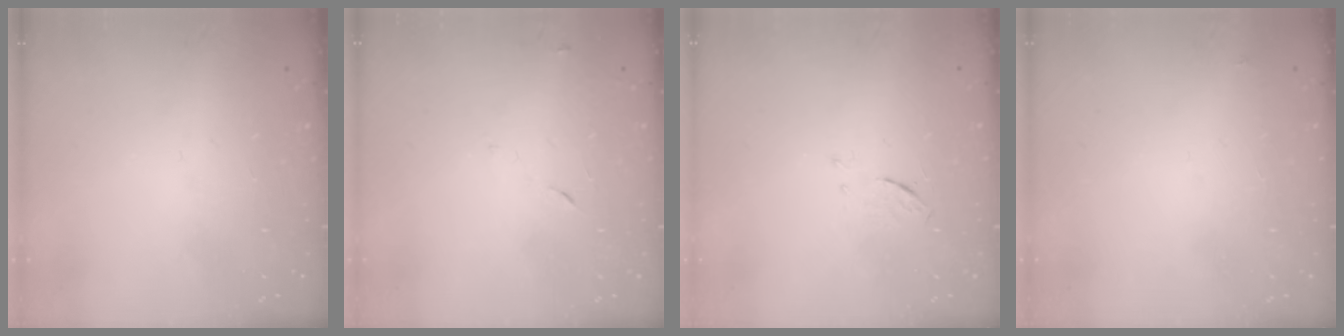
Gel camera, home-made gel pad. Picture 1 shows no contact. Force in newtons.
{"total": 6.7, "press": 6.7, "slide": 0.8}
{"total": 3.6, "press": 3.4, "slide": 1.4}
{"total": 3.1, "press": 3.1, "slide": 0.3}